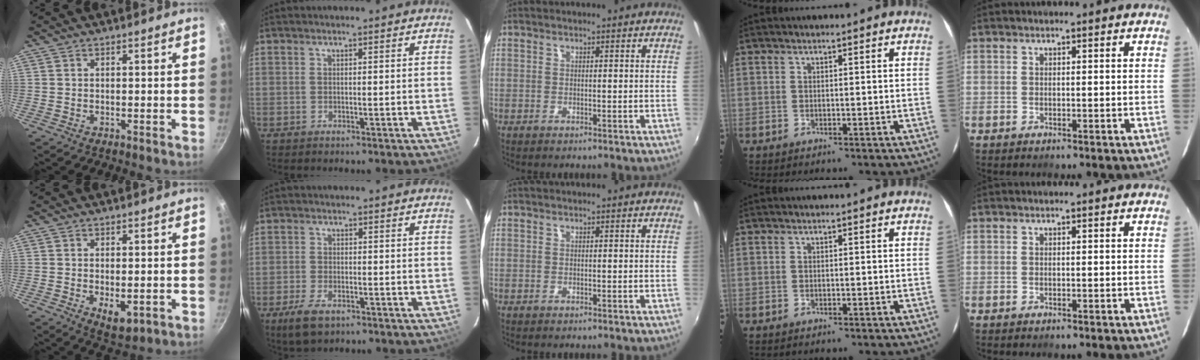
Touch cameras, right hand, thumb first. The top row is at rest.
{"thumb": {"total": 5.2, "force": [-1.0, 2.6, 4.3], "torque": [-0.060, -0.011, -0.006]}, "index": {"total": 6.2, "force": [-3.9, 2.9, 3.8], "torque": [-0.101, -0.012, -0.071]}}